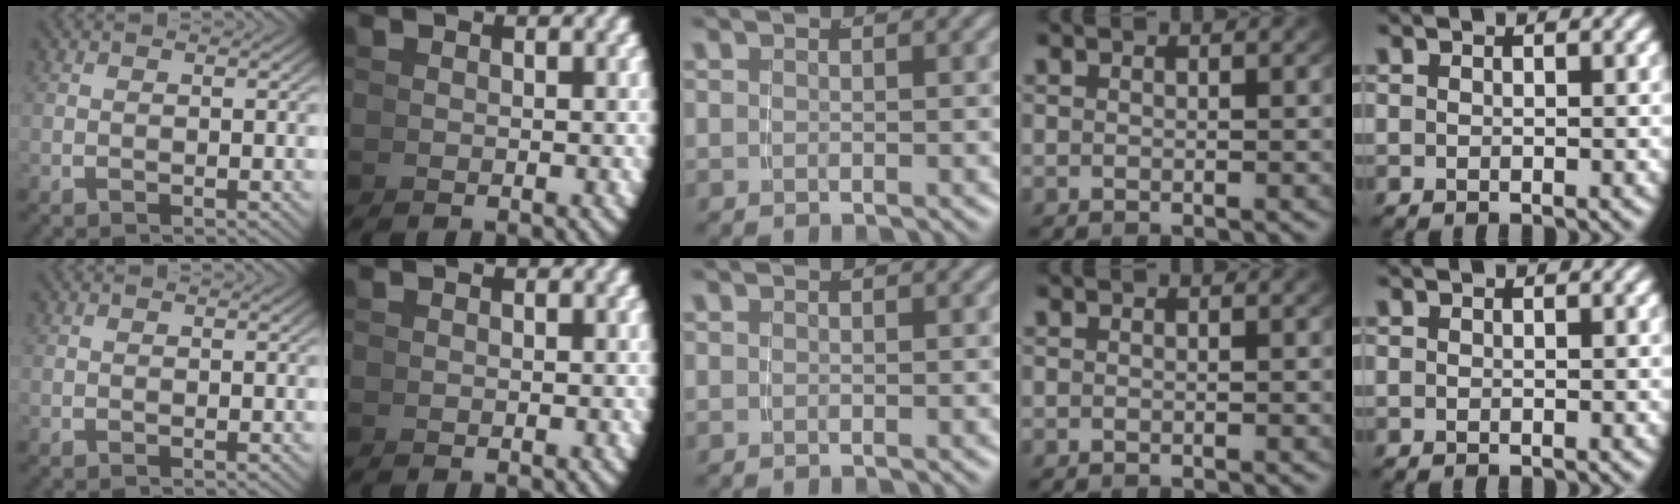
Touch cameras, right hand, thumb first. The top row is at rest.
{}